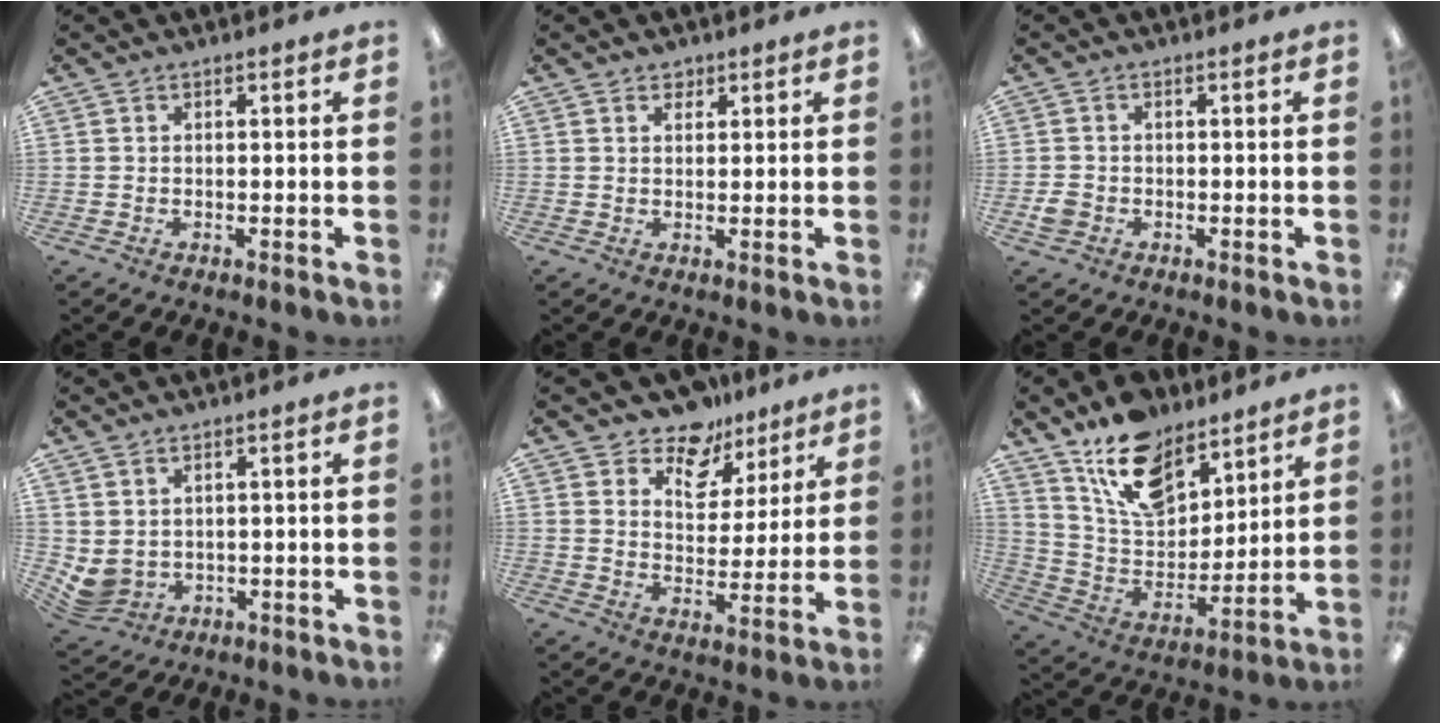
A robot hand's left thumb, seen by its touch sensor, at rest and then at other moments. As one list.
[{"total": 1.6, "force": [1.3, 1.0, 0.4], "torque": [0.001, -0.004, 0.022]}, {"total": 2.4, "force": [-1.2, 1.9, 1.0], "torque": [-0.014, 0.004, -0.022]}, {"total": 3.2, "force": [1.2, 2.7, 1.2], "torque": [-0.041, -0.012, 0.023]}, {"total": 10.8, "force": [8.5, 6.0, 3.1], "torque": [-0.054, -0.060, 0.158]}, {"total": 15.6, "force": [11.3, 8.2, 6.8], "torque": [-0.137, -0.061, 0.212]}]